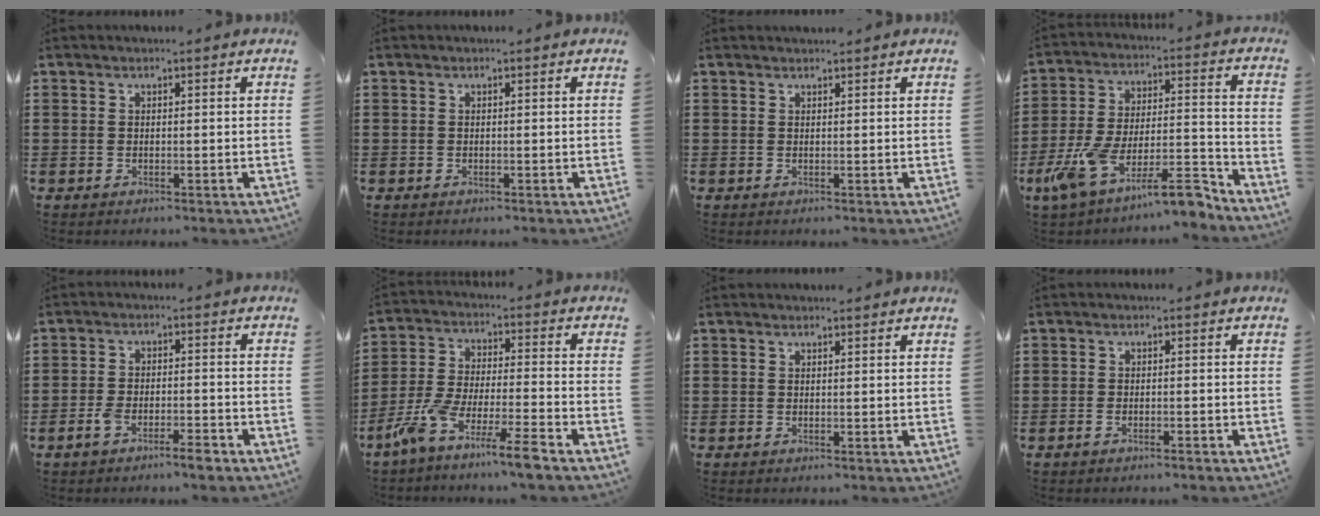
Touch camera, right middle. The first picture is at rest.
{"total": 0.0}
{"total": 0.7, "force": [0.7, 0.1, 0.0], "torque": [-0.002, 0.001, 0.014]}
{"total": 12.9, "force": [-10.0, 2.2, 7.8], "torque": [-0.146, 0.022, -0.189]}
{"total": 4.1, "force": [-2.9, 1.1, 2.6], "torque": [-0.058, 0.003, -0.059]}
{"total": 9.0, "force": [-7.6, -0.4, 4.8], "torque": [-0.114, -0.011, -0.157]}
{"total": 0.0}
{"total": 1.1, "force": [-0.9, 0.2, 0.6], "torque": [-0.014, -0.003, -0.017]}